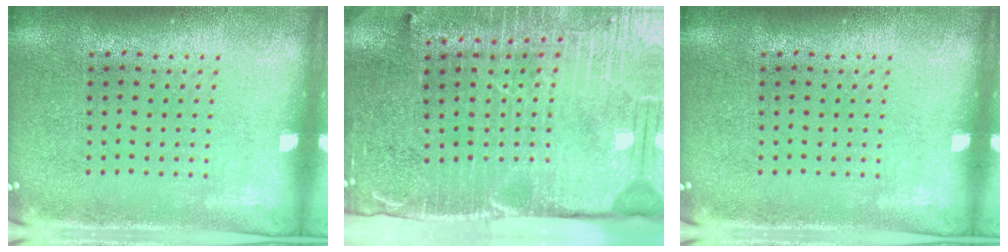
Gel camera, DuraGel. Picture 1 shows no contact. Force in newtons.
{"total": 4.7, "press": 3.9, "slide": 2.6}
{"total": 0.0}